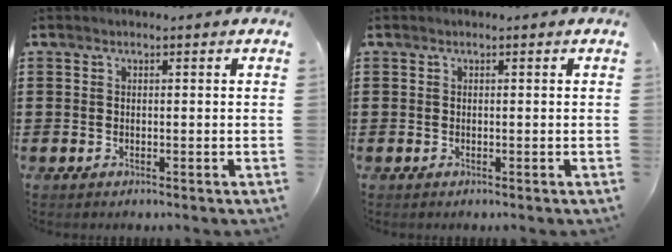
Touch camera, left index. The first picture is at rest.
{"total": 0.0}